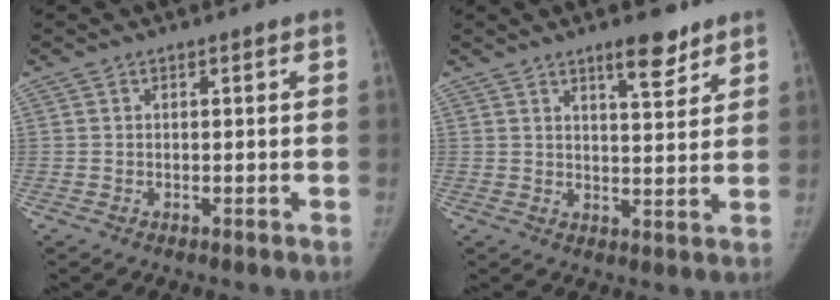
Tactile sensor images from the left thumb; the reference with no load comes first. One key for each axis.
{"total": 6.6, "fx": 4.7, "fy": 2.1, "fz": 4.1, "tx": -0.038, "ty": -0.031, "tz": 0.068}